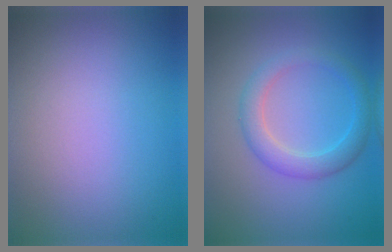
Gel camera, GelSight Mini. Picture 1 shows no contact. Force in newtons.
{"total": 3.0, "press": 3.0, "slide": 0.1}